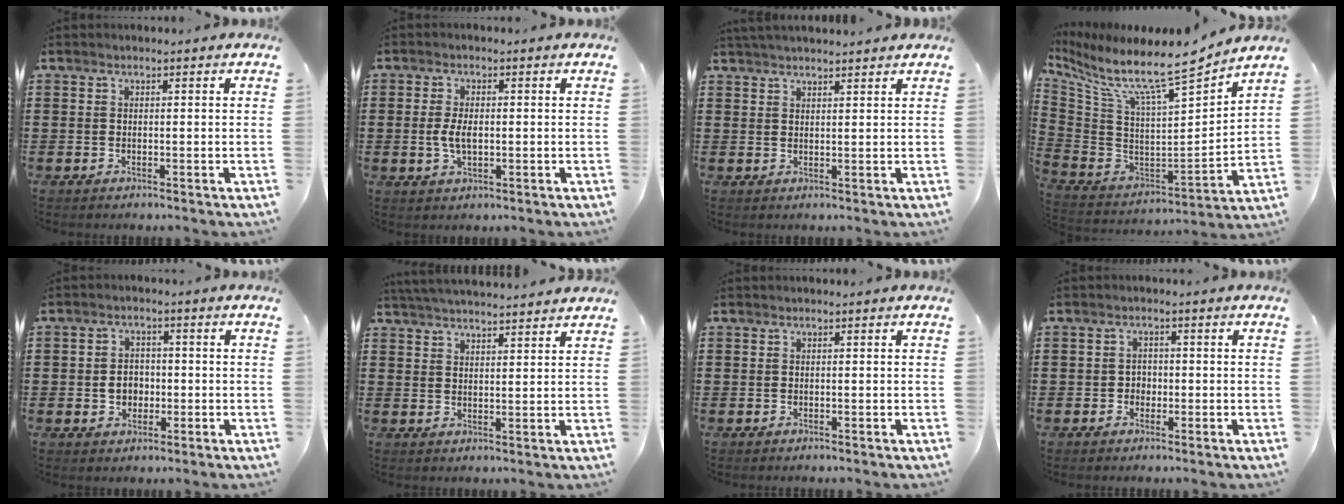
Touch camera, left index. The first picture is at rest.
{"total": 3.8, "force": [-0.3, 1.8, 3.4], "torque": [-0.078, -0.001, -0.010]}
{"total": 2.2, "force": [2.1, -0.1, 0.5], "torque": [-0.015, 0.001, 0.042]}
{"total": 9.5, "force": [7.5, 0.8, 5.8], "torque": [-0.134, -0.073, 0.116]}
{"total": 3.6, "force": [-0.6, 2.9, 2.1], "torque": [-0.039, 0.002, -0.016]}
{"total": 3.9, "force": [3.8, -0.4, 0.5], "torque": [-0.021, -0.013, 0.069]}
{"total": 0.0}
{"total": 1.7, "force": [-0.5, 1.5, 0.6], "torque": [-0.017, 0.003, -0.012]}